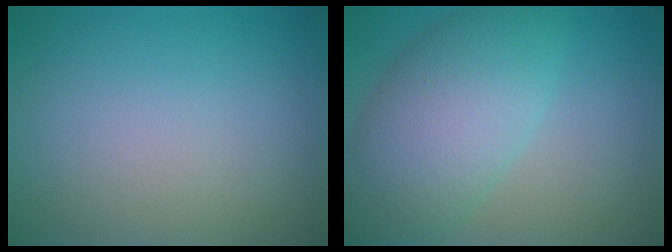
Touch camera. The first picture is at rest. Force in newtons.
{"total": 7.6, "press": 7.6, "slide": 0.4}